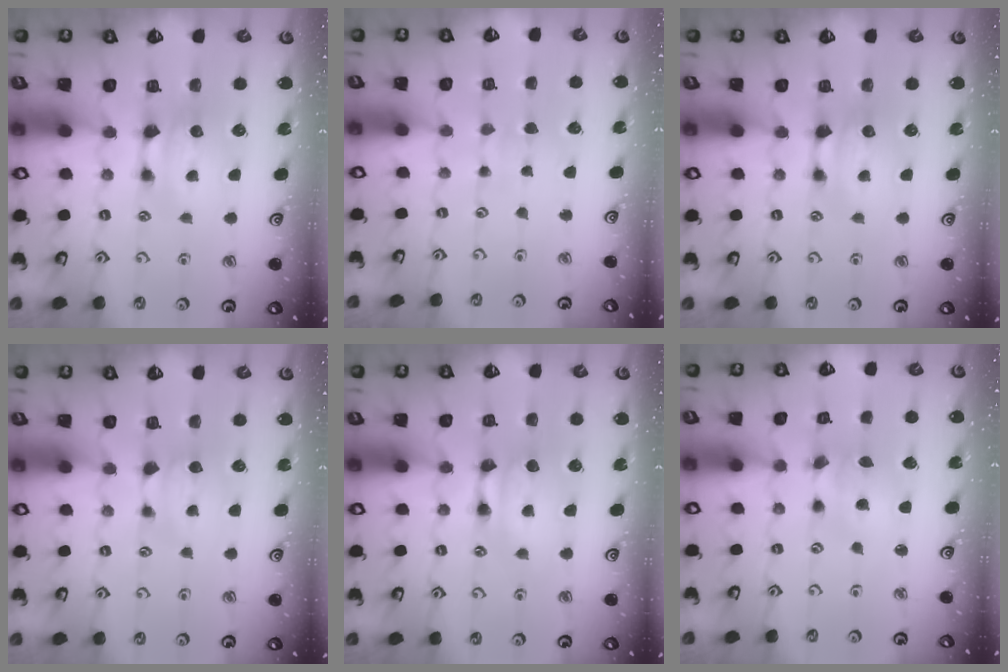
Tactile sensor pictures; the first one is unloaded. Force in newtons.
{"total": 4.2, "press": 4.1, "slide": 0.3}
{"total": 0.0}
{"total": 1.6, "press": 1.4, "slide": 0.7}
{"total": 1.6, "press": 1.6, "slide": 0.1}
{"total": 1.8, "press": 1.3, "slide": 1.2}